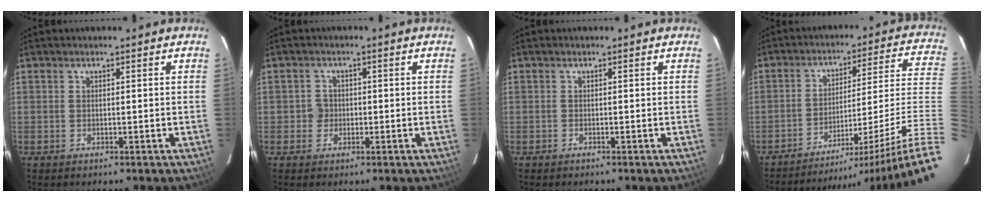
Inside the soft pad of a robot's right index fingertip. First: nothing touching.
{"total": 2.4, "force": [-0.6, 2.4, 0.1], "torque": [-0.001, 0.008, -0.011]}
{"total": 0.0}
{"total": 21.8, "force": [-14.7, -1.7, 16.0], "torque": [-0.187, -0.045, -0.204]}